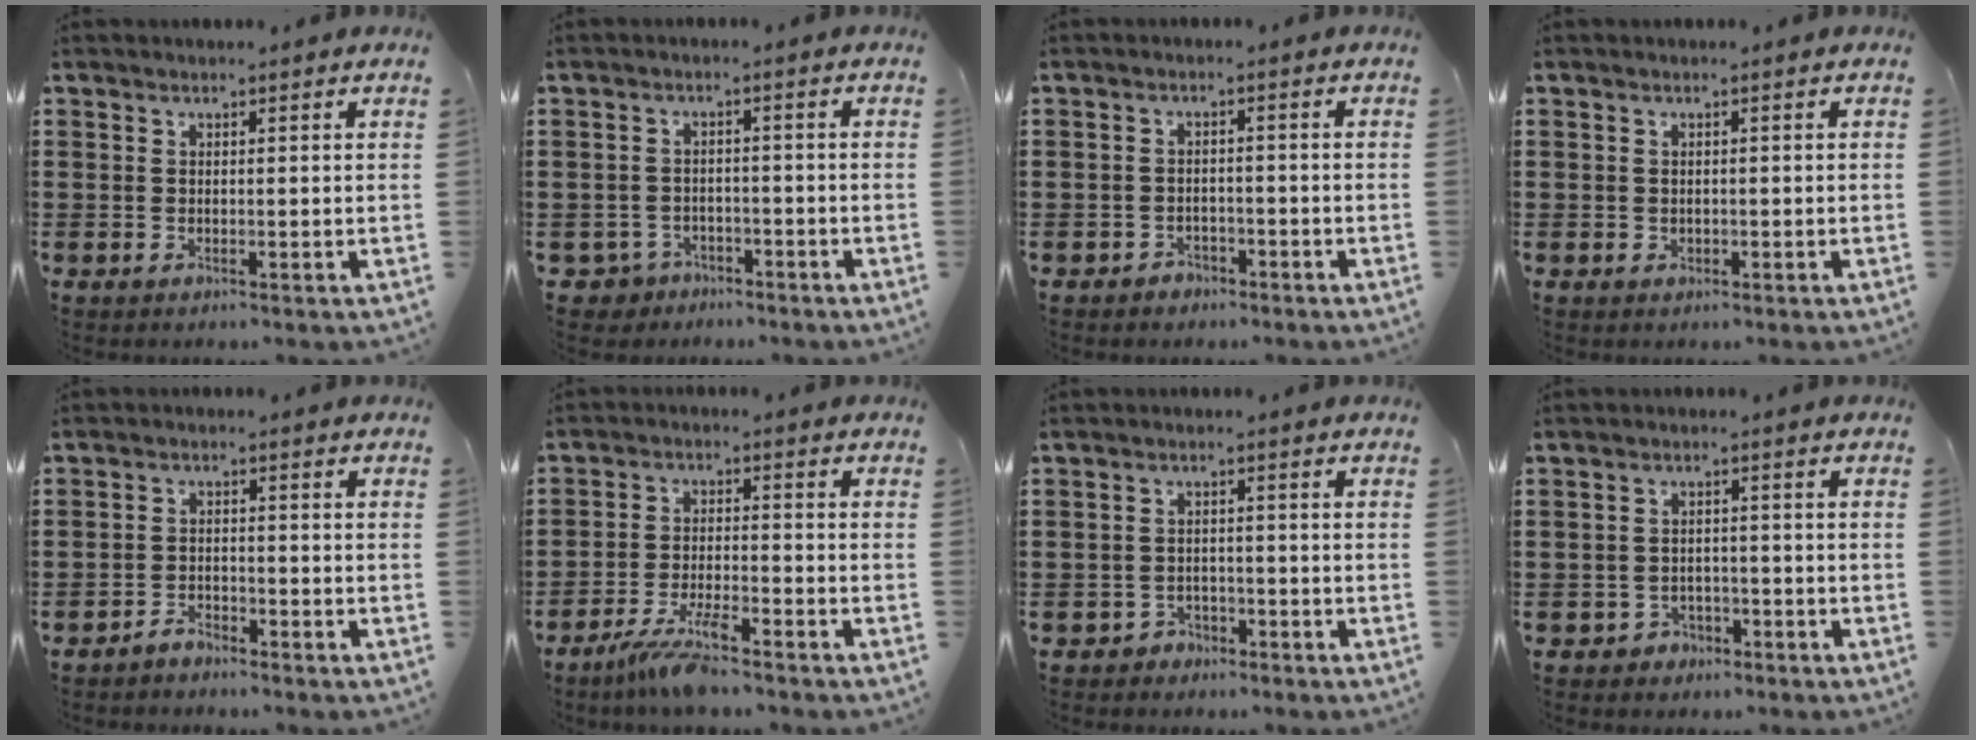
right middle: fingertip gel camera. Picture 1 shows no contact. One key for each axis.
{"total": 2.7, "fx": -2.4, "fy": 1.3, "fz": 0.0, "tx": -0.018, "ty": -0.003, "tz": -0.054}
{"total": 1.8, "fx": -1.6, "fy": 0.7, "fz": 0.0, "tx": -0.008, "ty": 0.000, "tz": -0.036}
{"total": 0.5, "fx": 0.0, "fy": 0.5, "fz": 0.2, "tx": -0.007, "ty": 0.001, "tz": 0.001}
{"total": 2.4, "fx": -2.3, "fy": 0.5, "fz": 0.1, "tx": -0.010, "ty": 0.001, "tz": -0.048}
{"total": 6.0, "fx": -4.8, "fy": 0.7, "fz": 3.4, "tx": -0.088, "ty": -0.014, "tz": -0.097}
{"total": 2.0, "fx": -1.8, "fy": 0.8, "fz": 0.0, "tx": -0.010, "ty": -0.001, "tz": -0.040}
{"total": 2.1, "fx": -1.8, "fy": 1.1, "fz": 0.0, "tx": -0.011, "ty": -0.002, "tz": -0.040}